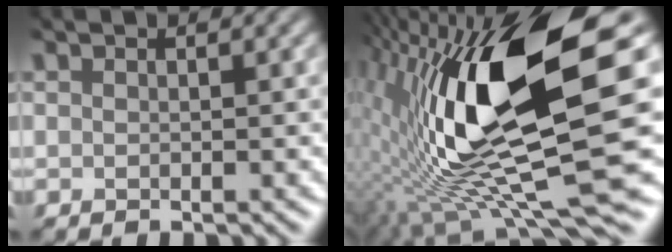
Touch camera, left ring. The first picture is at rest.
{"total": 15.3, "force": [0.1, 3.8, 14.9], "torque": [-0.273, -0.004, -0.001]}